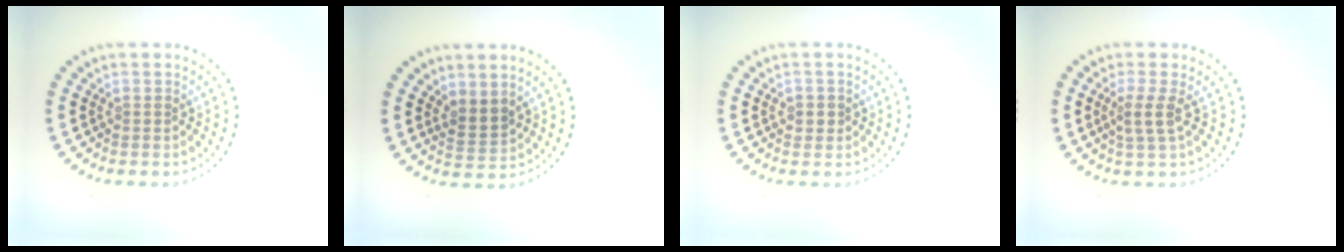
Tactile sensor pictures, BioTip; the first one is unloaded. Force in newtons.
{"total": 1.9, "press": 1.5, "slide": 1.2}
{"total": 1.0, "press": 1.0, "slide": 0.4}
{"total": 1.8, "press": 1.3, "slide": 1.3}